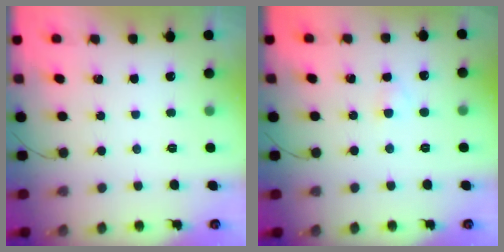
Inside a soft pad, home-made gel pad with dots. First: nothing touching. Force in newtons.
{"total": 1.8, "press": 1.5, "slide": 0.9}